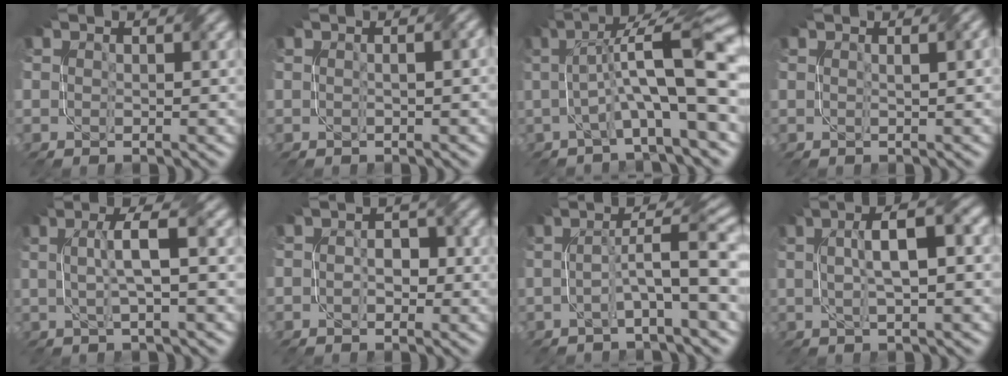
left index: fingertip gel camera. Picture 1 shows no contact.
{"total": 2.3, "force": [0.6, 1.0, 2.0], "torque": [-0.013, 0.011, -0.006]}
{"total": 10.4, "force": [0.1, 2.1, 10.2], "torque": [-0.162, 0.027, -0.004]}
{"total": 2.1, "force": [0.7, 0.8, 1.9], "torque": [-0.015, 0.007, -0.001]}
{"total": 3.9, "force": [0.3, 0.6, 3.8], "torque": [-0.069, 0.009, 0.007]}
{"total": 2.1, "force": [-0.4, 1.5, 1.5], "torque": [-0.008, 0.006, -0.012]}
{"total": 5.3, "force": [-0.9, 0.5, 5.3], "torque": [-0.092, 0.023, -0.021]}
{"total": 5.6, "force": [1.0, 1.4, 5.4], "torque": [-0.080, 0.021, 0.016]}